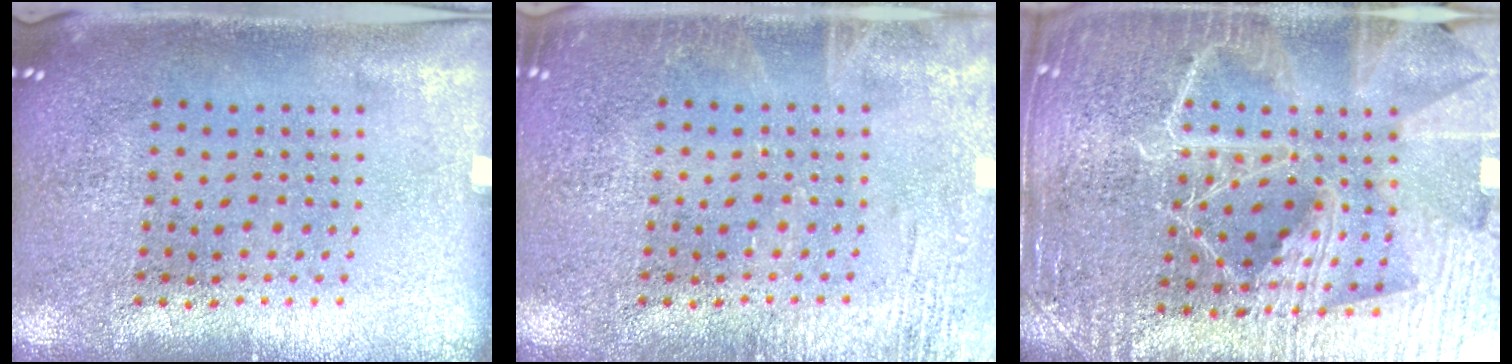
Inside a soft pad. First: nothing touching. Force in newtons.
{"total": 2.4, "press": 2.4, "slide": 0.3}
{"total": 4.9, "press": 4.5, "slide": 2.0}